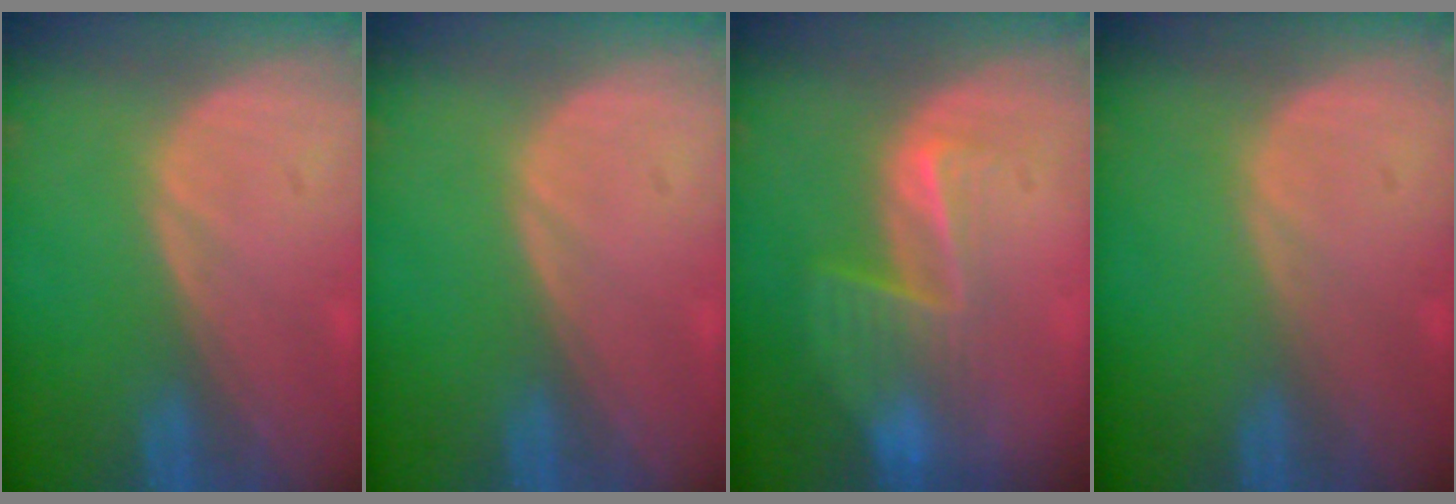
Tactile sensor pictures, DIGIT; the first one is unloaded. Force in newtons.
{"total": 0.0}
{"total": 6.5, "press": 5.5, "slide": 3.5}
{"total": 0.0}